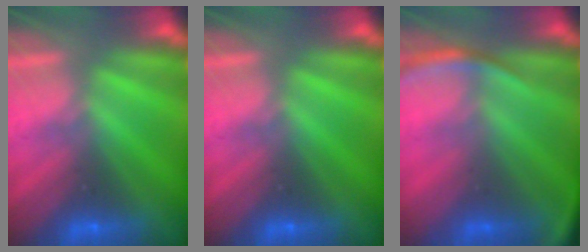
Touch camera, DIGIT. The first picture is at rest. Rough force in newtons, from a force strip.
{"total": 0.0}
{"total": 2.6}